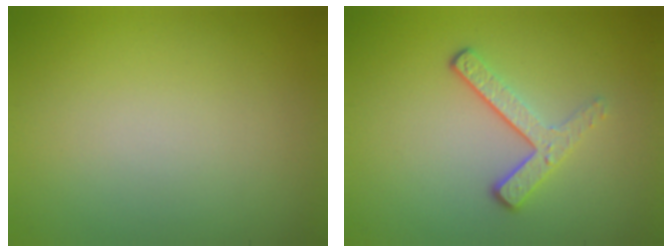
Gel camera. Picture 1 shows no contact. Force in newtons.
{"total": 3.0, "press": 2.3, "slide": 2.0}